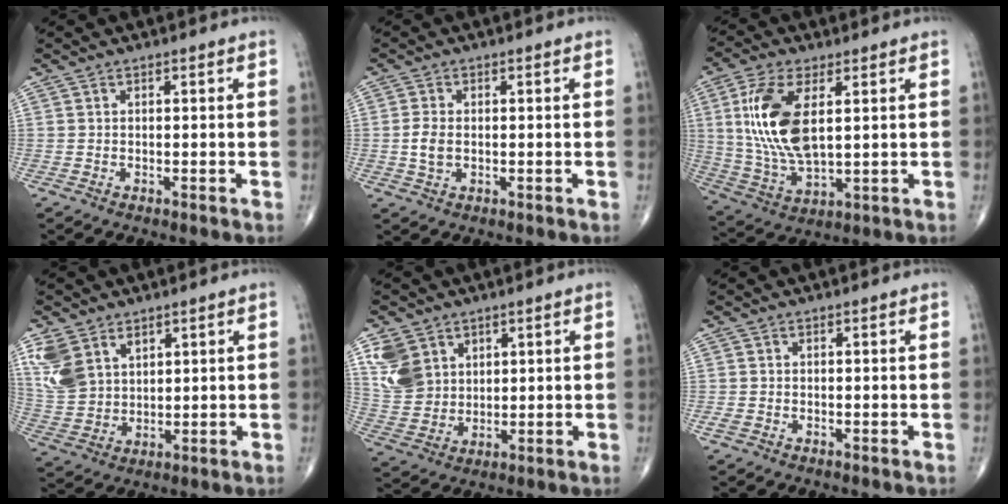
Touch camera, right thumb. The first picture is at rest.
{"total": 3.5, "force": [-0.2, 2.2, 2.7], "torque": [-0.055, 0.002, -0.004]}
{"total": 15.1, "force": [3.3, 7.0, 13.0], "torque": [-0.274, -0.012, 0.074]}
{"total": 9.5, "force": [4.9, 6.4, 5.1], "torque": [-0.096, -0.011, 0.115]}
{"total": 9.2, "force": [4.2, 7.0, 4.1], "torque": [-0.067, -0.015, 0.098]}
{"total": 1.1, "force": [-0.4, 0.8, 0.6], "torque": [-0.016, -0.002, -0.008]}